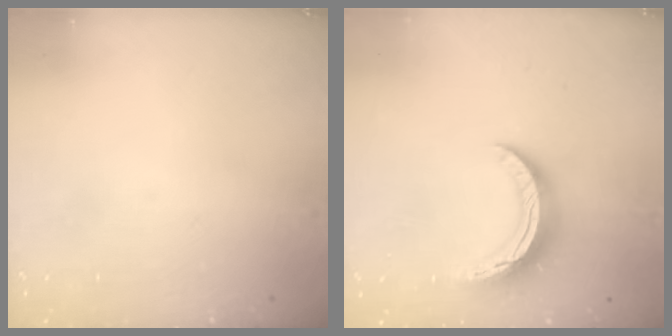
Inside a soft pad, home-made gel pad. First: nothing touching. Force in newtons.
{"total": 10.7, "press": 10.7, "slide": 0.2}